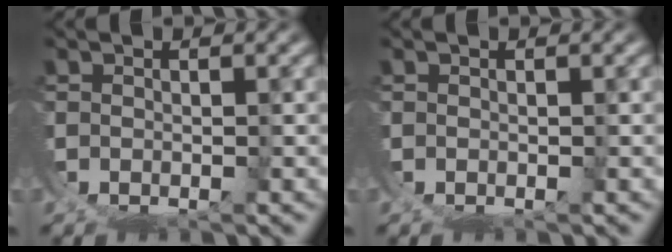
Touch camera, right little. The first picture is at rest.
{"total": 0.0}